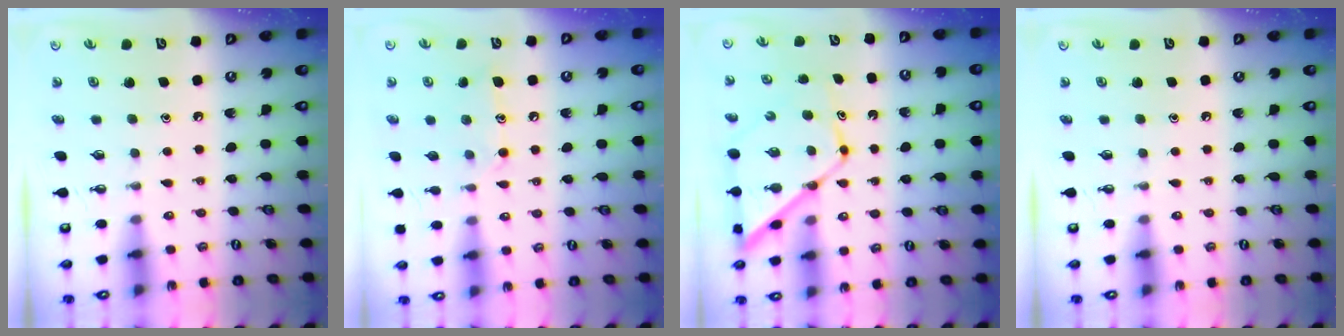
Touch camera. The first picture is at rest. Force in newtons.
{"total": 9.6, "press": 9.6, "slide": 0.5}
{"total": 10.7, "press": 10.7, "slide": 1.1}
{"total": 0.0}